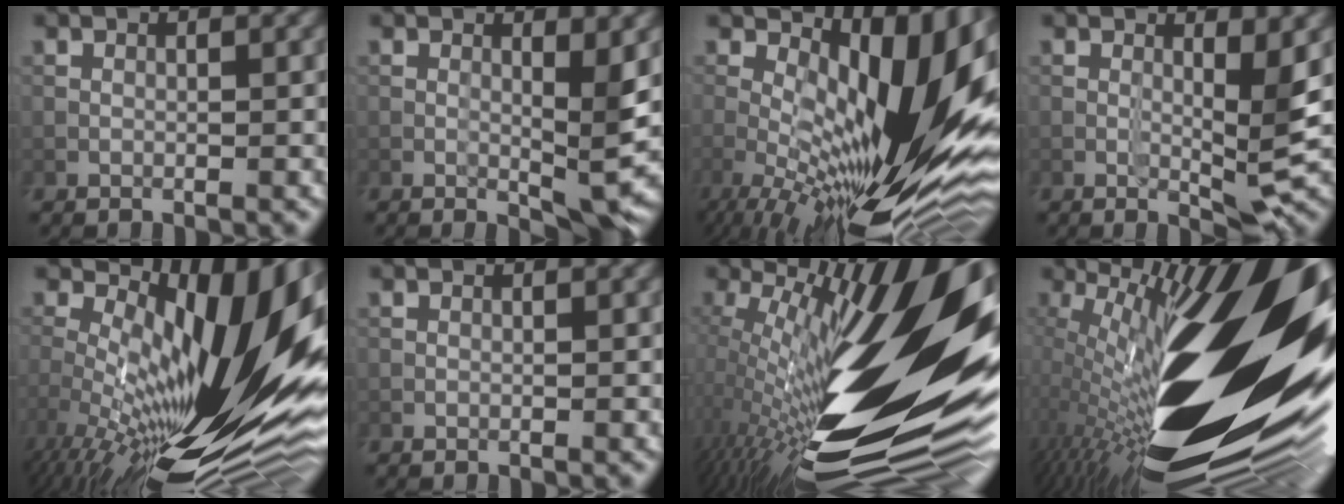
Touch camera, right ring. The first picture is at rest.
{"total": 3.8, "force": [0.7, 1.0, 3.7], "torque": [-0.051, -0.007, 0.011]}
{"total": 15.8, "force": [0.1, 5.4, 14.9], "torque": [-0.225, 0.012, -0.003]}
{"total": 3.5, "force": [0.5, 0.7, 3.4], "torque": [-0.055, -0.011, 0.006]}
{"total": 18.1, "force": [0.0, 6.0, 17.1], "torque": [-0.279, 0.002, -0.009]}
{"total": 0.0}
{"total": 20.2, "force": [2.1, 6.0, 19.2], "torque": [-0.304, 0.002, 0.027]}
{"total": 22.1, "force": [0.8, 8.0, 20.6], "torque": [-0.332, -0.008, -0.009]}